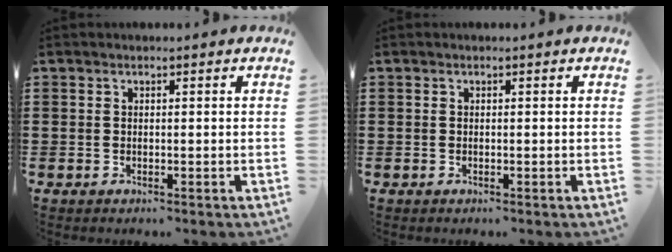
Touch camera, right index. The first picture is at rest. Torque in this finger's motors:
{"motor_torque": [0.00, 0.01, 0.00, -0.01]}